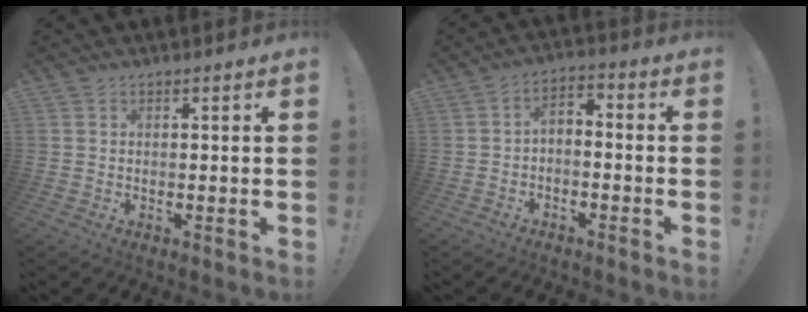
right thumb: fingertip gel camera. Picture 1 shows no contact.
{"total": 4.2, "force": [-3.6, 1.7, 1.5], "torque": [-0.025, 0.014, -0.069]}